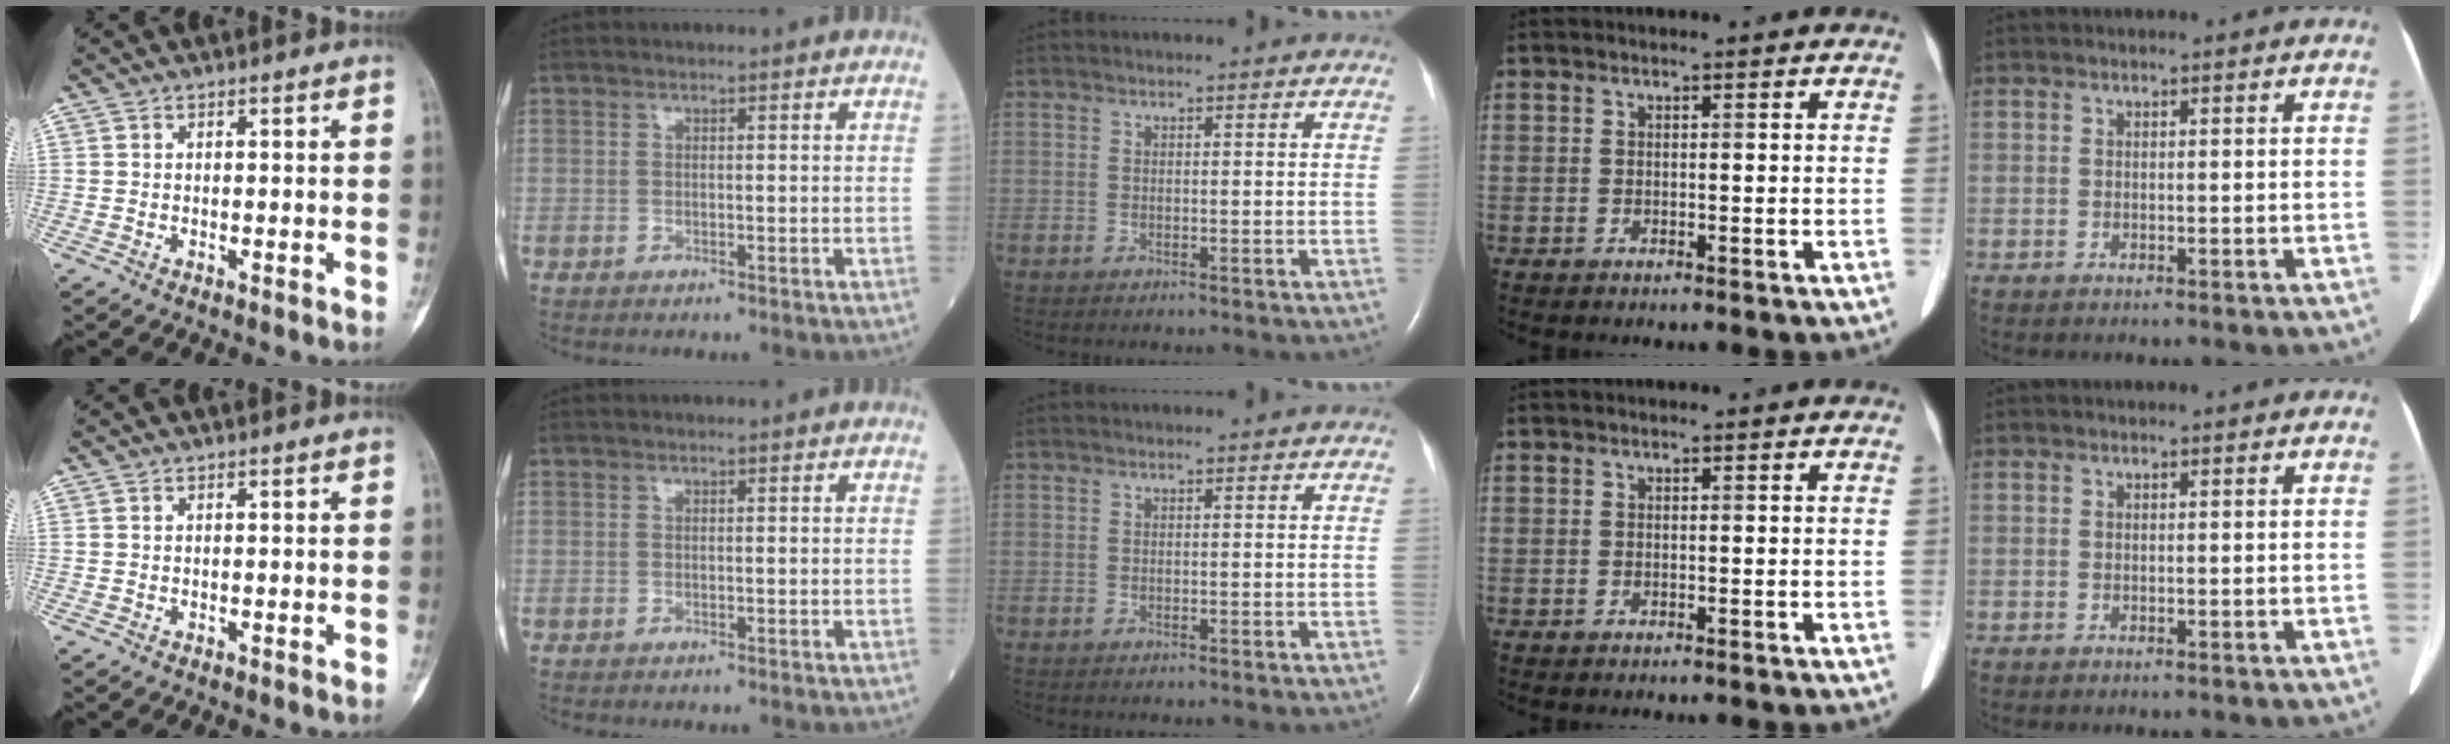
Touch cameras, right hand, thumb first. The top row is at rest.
{}